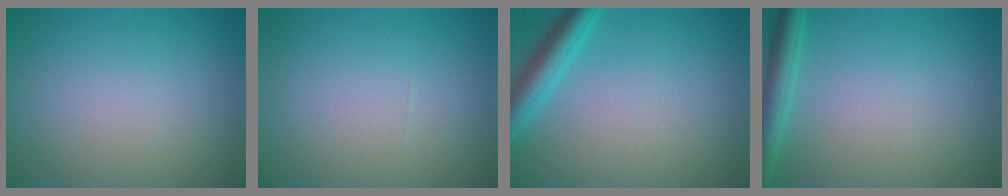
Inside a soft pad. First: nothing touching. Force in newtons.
{"total": 0.0}
{"total": 3.5, "press": 3.5, "slide": 0.2}
{"total": 3.0, "press": 3.0, "slide": 0.2}